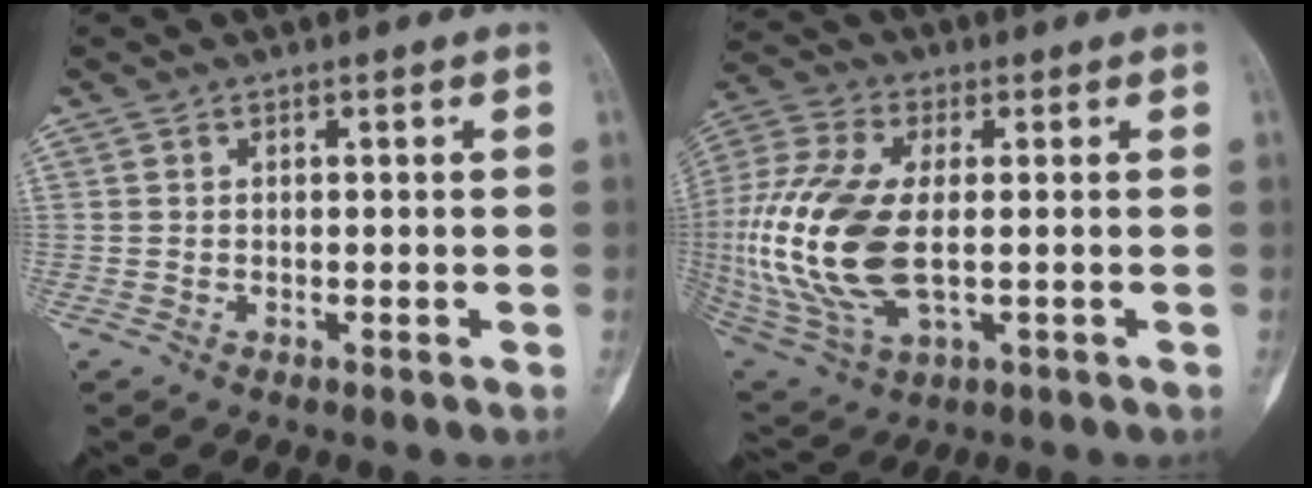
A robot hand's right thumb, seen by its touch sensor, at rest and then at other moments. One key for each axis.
{"total": 21.1, "fx": -0.8, "fy": 10.9, "fz": 18.1, "tx": -0.416, "ty": -0.011, "tz": -0.005}